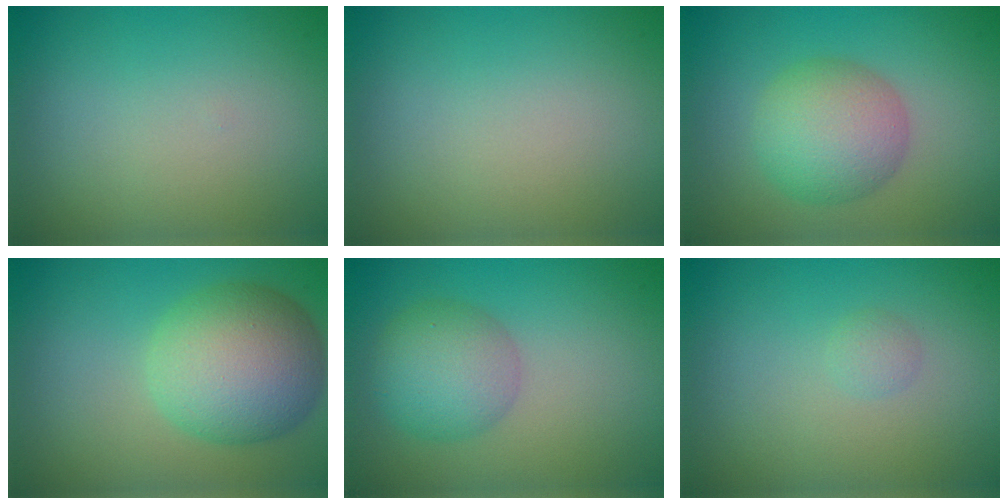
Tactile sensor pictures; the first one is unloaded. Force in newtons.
{"total": 0.0}
{"total": 5.3, "press": 5.3, "slide": 0.2}
{"total": 8.1, "press": 8.1, "slide": 0.2}
{"total": 4.5, "press": 4.5, "slide": 0.1}
{"total": 0.8, "press": 0.8, "slide": 0.1}